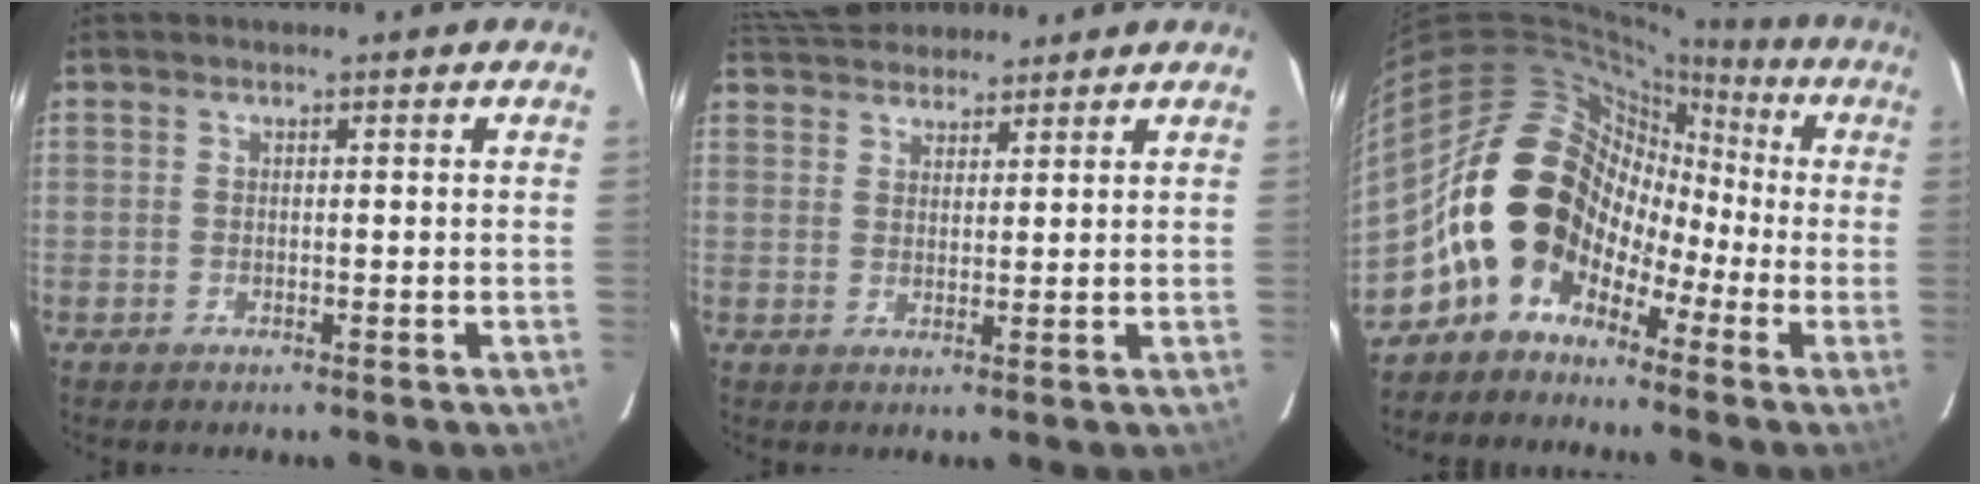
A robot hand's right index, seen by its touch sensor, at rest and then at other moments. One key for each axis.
{"total": 8.9, "fx": 8.2, "fy": 2.9, "fz": 1.8, "tx": -0.040, "ty": 0.034, "tz": 0.136}
{"total": 14.3, "fx": -5.2, "fy": 12.0, "fz": 5.9, "tx": -0.120, "ty": 0.033, "tz": -0.101}